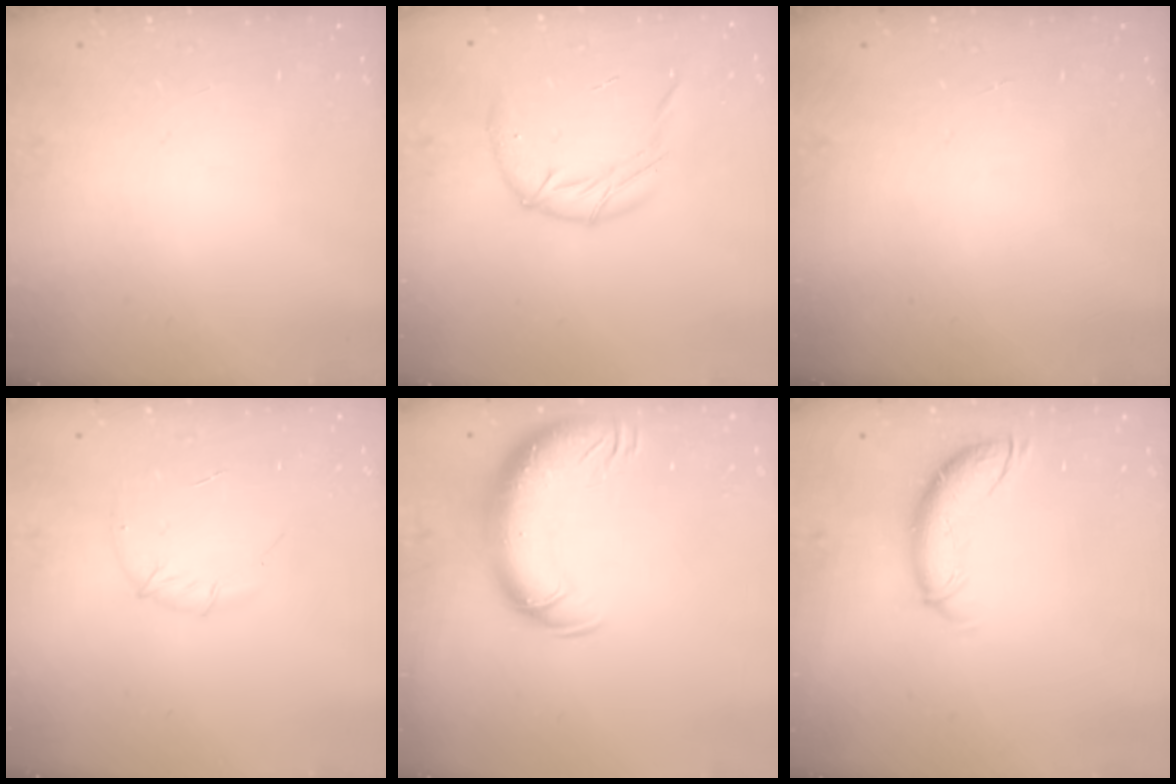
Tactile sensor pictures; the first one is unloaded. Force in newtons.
{"total": 9.5, "press": 9.4, "slide": 1.1}
{"total": 0.0}
{"total": 5.7, "press": 5.5, "slide": 1.6}
{"total": 13.1, "press": 12.8, "slide": 3.1}
{"total": 10.8, "press": 10.6, "slide": 1.8}